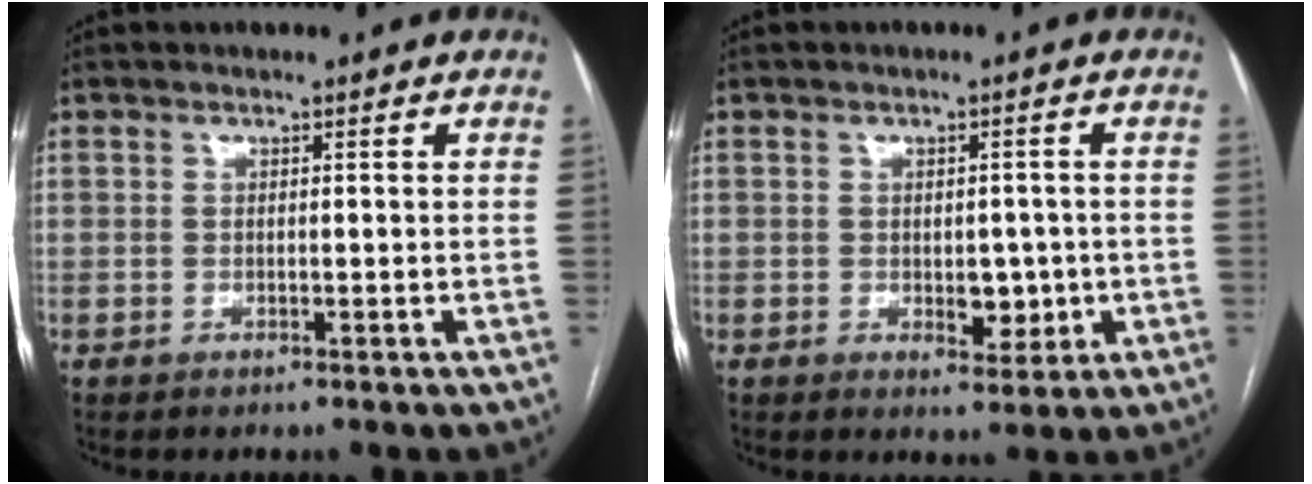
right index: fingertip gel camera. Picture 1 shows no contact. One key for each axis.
{"total": 4.4, "fx": -0.7, "fy": 2.6, "fz": 3.5, "tx": -0.040, "ty": 0.003, "tz": -0.001}